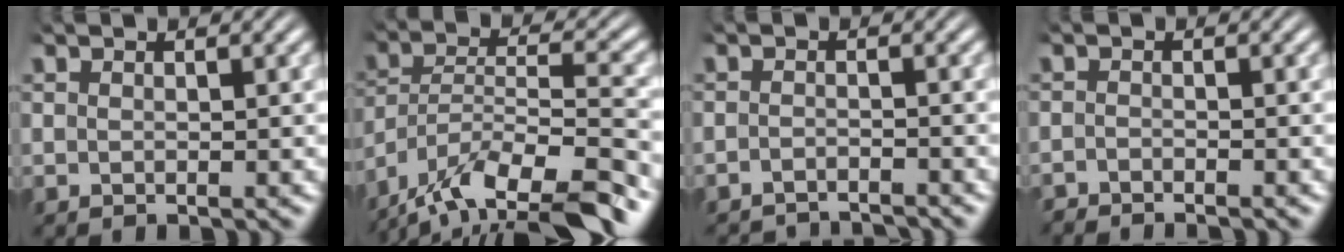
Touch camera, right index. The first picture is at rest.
{"total": 8.9, "force": [-5.3, 4.3, 5.6], "torque": [-0.110, -0.032, -0.075]}
{"total": 3.9, "force": [-3.9, 0.1, 0.0], "torque": [-0.002, -0.017, -0.060]}
{"total": 2.0, "force": [-2.0, 0.1, -0.1], "torque": [0.001, -0.013, -0.033]}